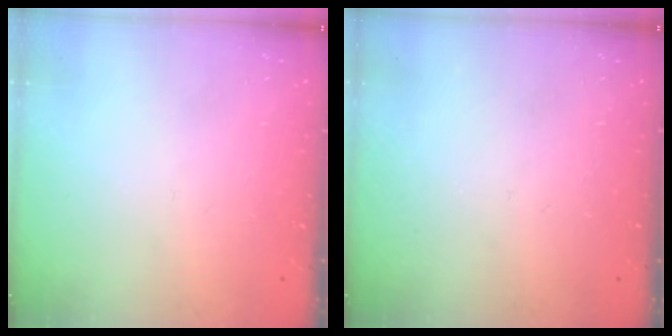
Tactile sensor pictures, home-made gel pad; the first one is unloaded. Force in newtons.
{"total": 0.0}